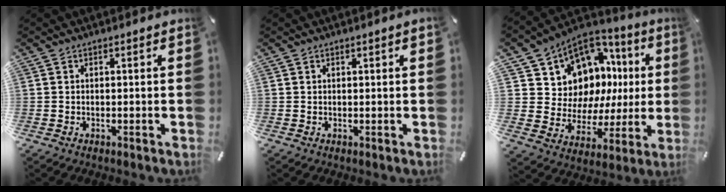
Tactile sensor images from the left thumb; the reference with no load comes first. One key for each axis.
{"total": 0.5, "fx": 0.3, "fy": 0.1, "fz": 0.4, "tx": -0.006, "ty": 0.001, "tz": 0.005}
{"total": 11.0, "fx": 5.9, "fy": 9.0, "fz": 2.5, "tx": -0.057, "ty": -0.078, "tz": 0.122}